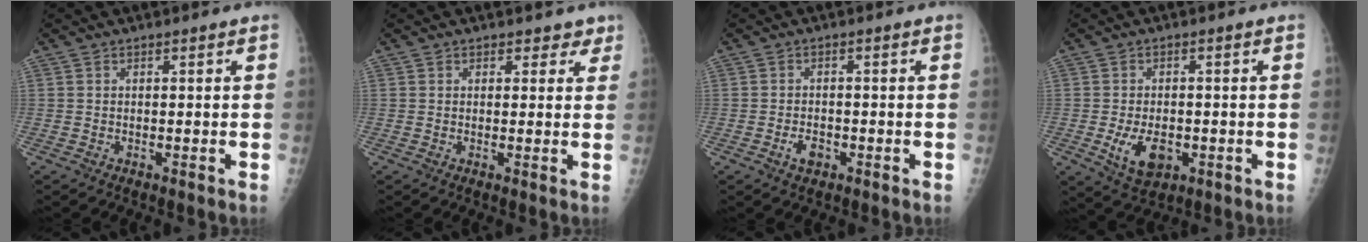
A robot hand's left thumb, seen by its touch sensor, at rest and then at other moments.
{"total": 2.7, "force": [1.9, 1.9, 0.2], "torque": [0.032, -0.007, 0.016]}
{"total": 2.7, "force": [-1.2, 1.7, 1.7], "torque": [-0.024, 0.004, -0.019]}
{"total": 7.0, "force": [-1.9, 4.3, 5.2], "torque": [-0.083, -0.005, -0.021]}